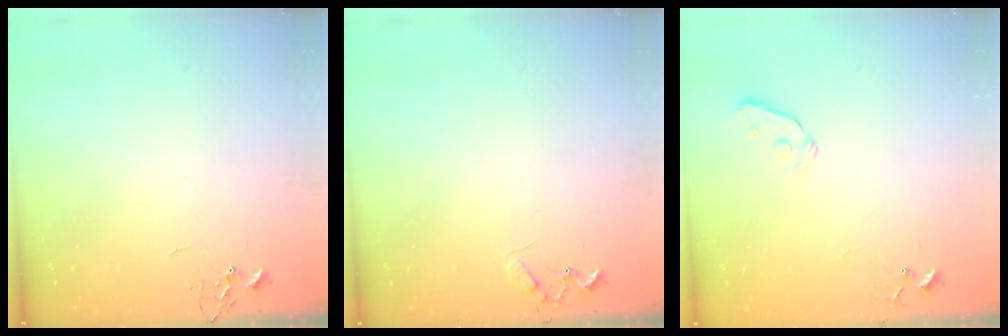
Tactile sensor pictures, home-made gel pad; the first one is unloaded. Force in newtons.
{"total": 6.2, "press": 6.2, "slide": 0.4}
{"total": 5.9, "press": 5.8, "slide": 0.7}